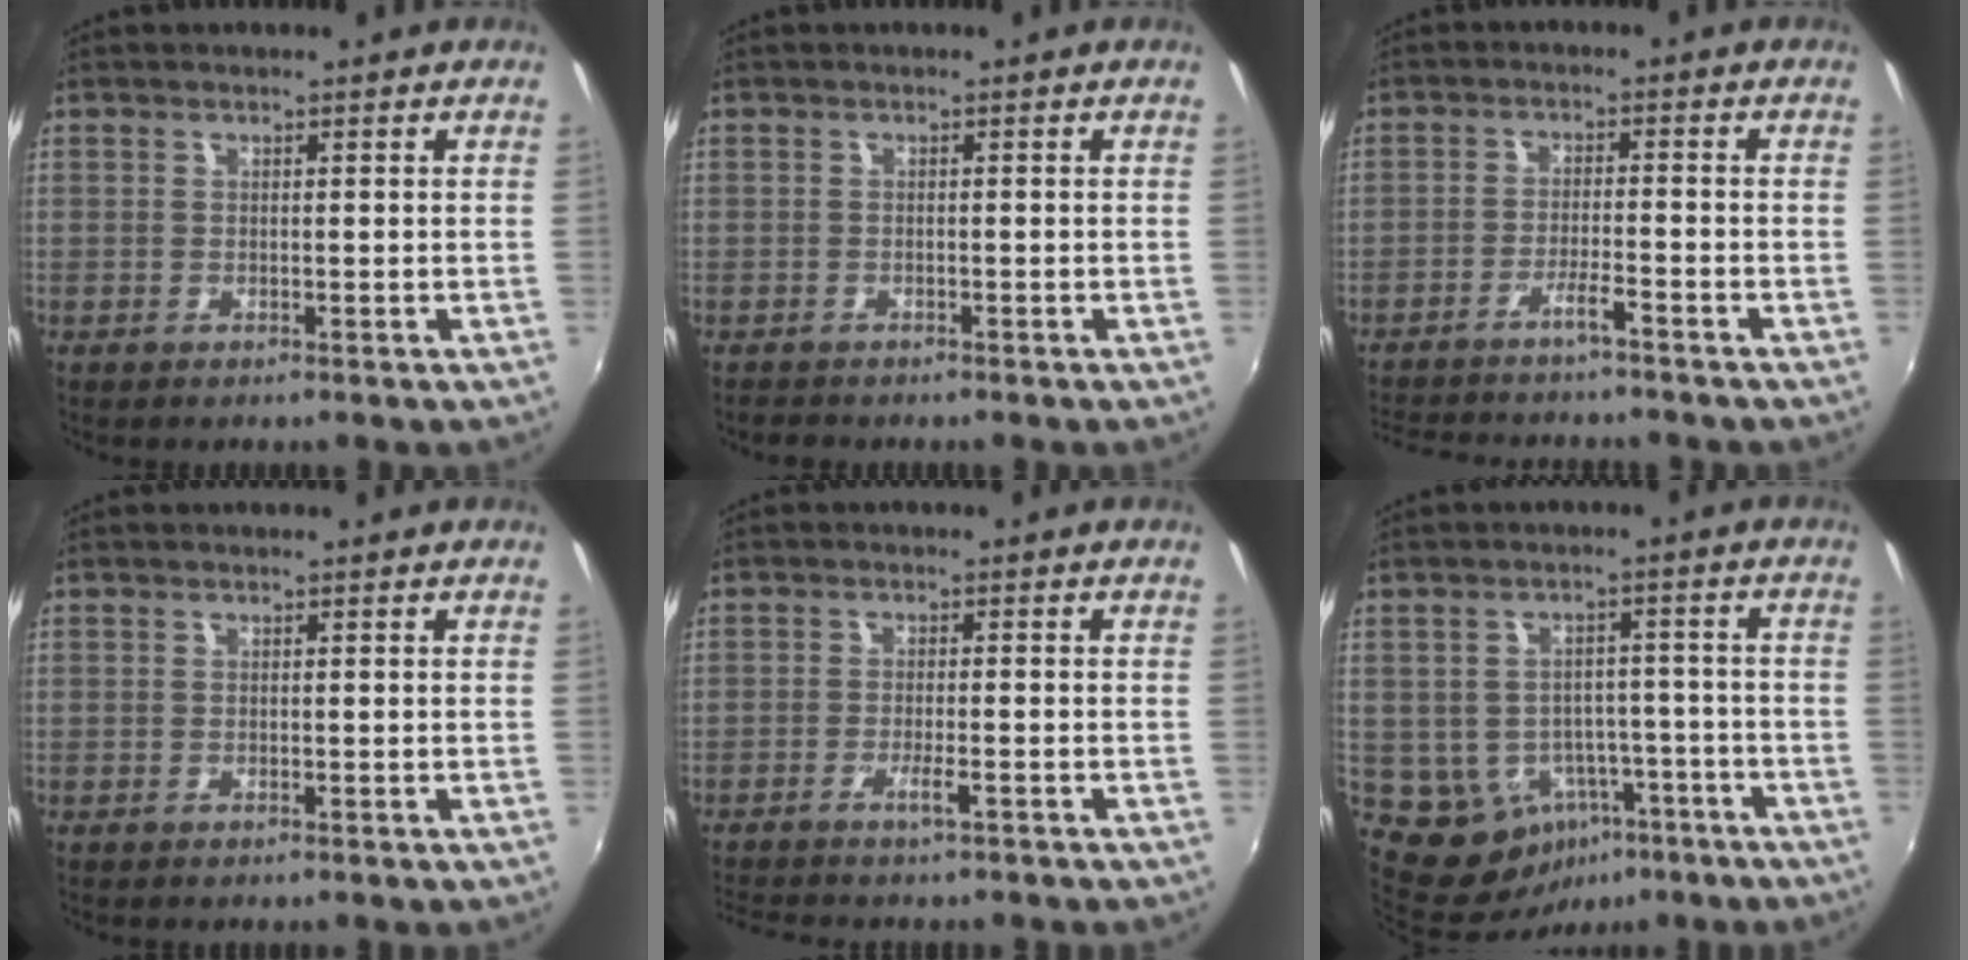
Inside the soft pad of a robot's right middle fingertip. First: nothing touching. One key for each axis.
{"total": 1.5, "fx": -1.4, "fy": 0.5, "fz": 0.1, "tx": -0.009, "ty": -0.001, "tz": -0.025}
{"total": 8.1, "fx": -7.2, "fy": 0.1, "fz": 3.6, "tx": -0.084, "ty": 0.001, "tz": -0.117}
{"total": 0.0}
{"total": 4.5, "fx": -3.6, "fy": 0.2, "fz": 2.6, "tx": -0.061, "ty": -0.004, "tz": -0.066}
{"total": 10.9, "fx": -4.8, "fy": 8.6, "fz": 4.6, "tx": -0.100, "ty": 0.020, "tz": -0.035}